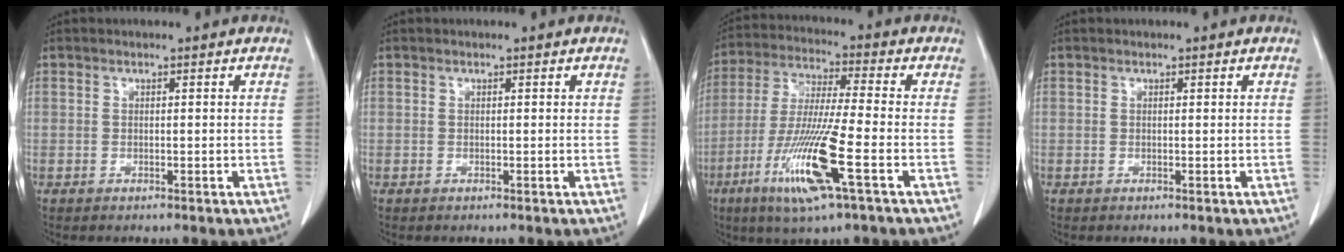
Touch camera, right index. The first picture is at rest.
{"total": 0.0}
{"total": 14.1, "force": [-5.6, 0.0, 12.9], "torque": [-0.265, -0.026, -0.108]}
{"total": 0.0}